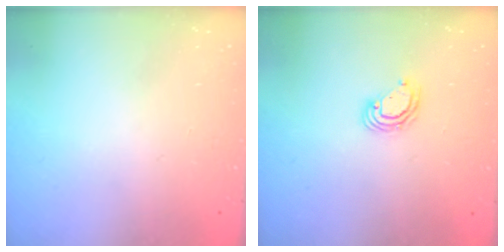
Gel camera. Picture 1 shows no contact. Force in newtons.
{"total": 4.5, "press": 4.5, "slide": 0.1}